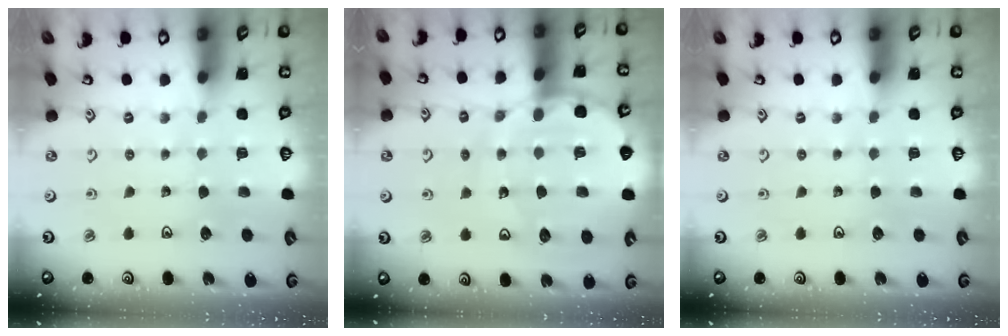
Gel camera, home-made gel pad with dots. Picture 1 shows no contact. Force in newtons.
{"total": 13.7, "press": 13.6, "slide": 1.7}
{"total": 0.0}